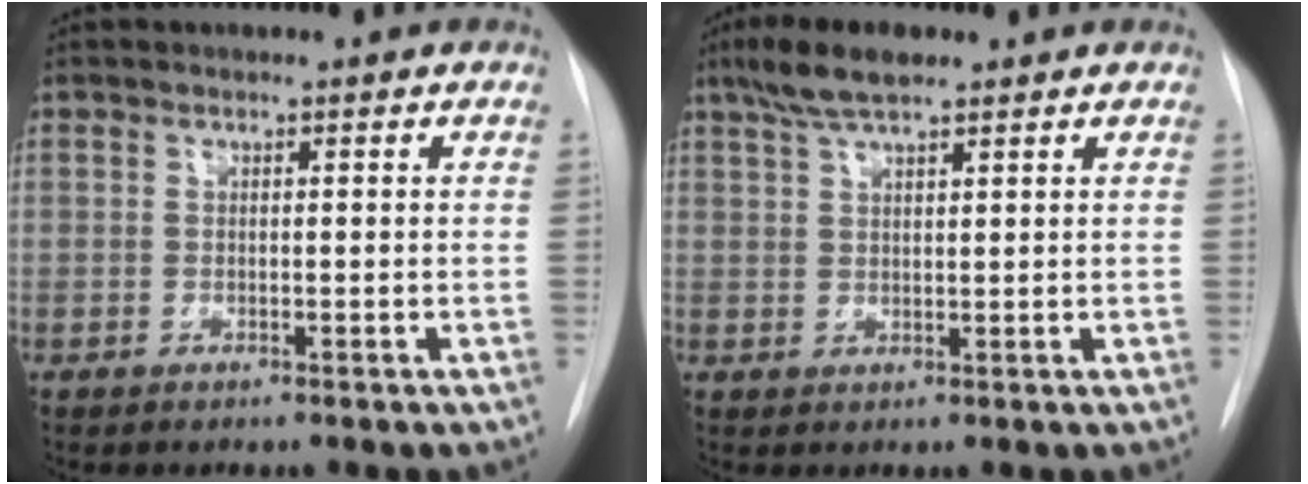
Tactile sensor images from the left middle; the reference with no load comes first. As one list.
[{"total": 5.8, "force": [4.2, 1.2, 3.8], "torque": [-0.081, 0.015, 0.078]}]